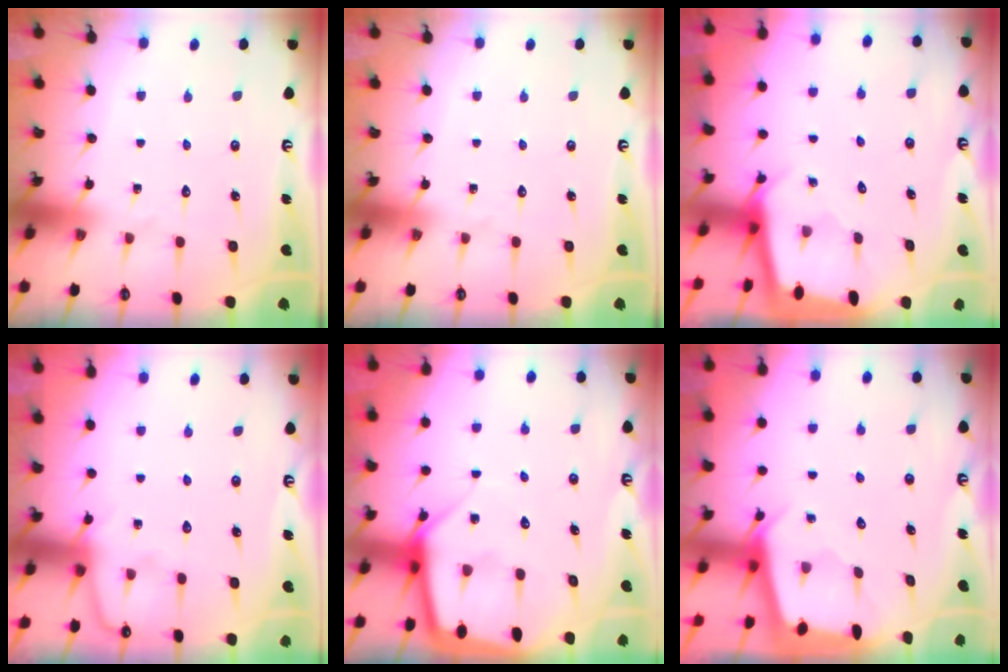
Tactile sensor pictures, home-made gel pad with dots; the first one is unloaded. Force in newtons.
{"total": 0.0}
{"total": 1.9, "press": 1.9, "slide": 0.1}
{"total": 4.1, "press": 4.1, "slide": 0.7}
{"total": 7.8, "press": 7.7, "slide": 0.7}
{"total": 2.2, "press": 2.2, "slide": 0.3}